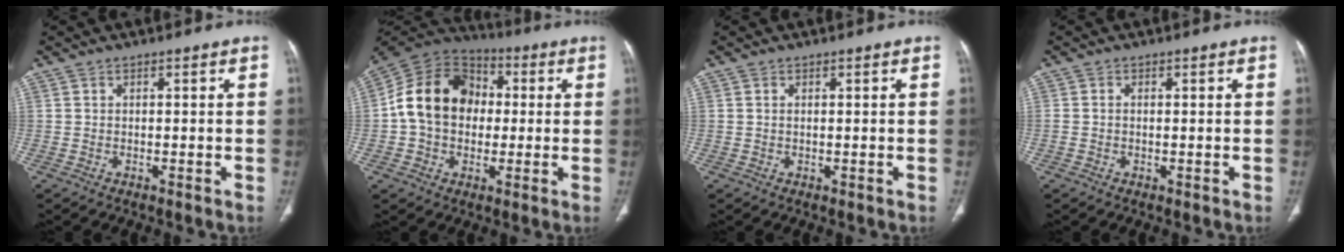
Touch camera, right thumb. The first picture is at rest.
{"total": 16.2, "force": [0.5, 12.6, 10.2], "torque": [-0.157, 0.033, -0.001]}
{"total": 0.0}
{"total": 0.6, "force": [-0.2, 0.4, 0.5], "torque": [-0.014, 0.001, -0.004]}